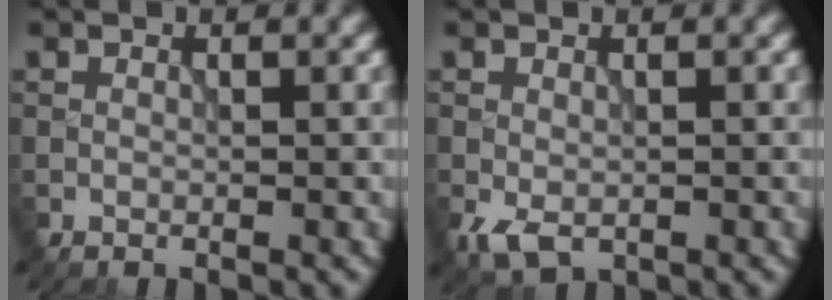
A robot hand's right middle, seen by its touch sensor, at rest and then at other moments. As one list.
[{"total": 2.6, "force": [-1.1, 1.5, 1.8], "torque": [-0.040, -0.013, -0.017]}]